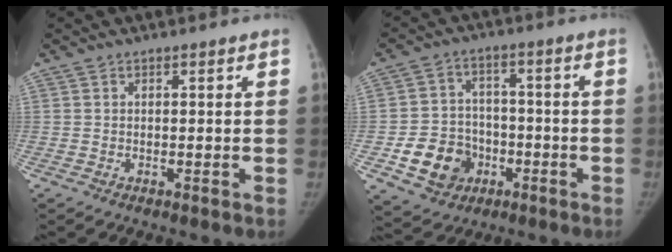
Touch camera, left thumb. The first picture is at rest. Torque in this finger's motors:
{"motor_torque": [-0.48, 1.98, 0.26, -0.25, 0.04]}